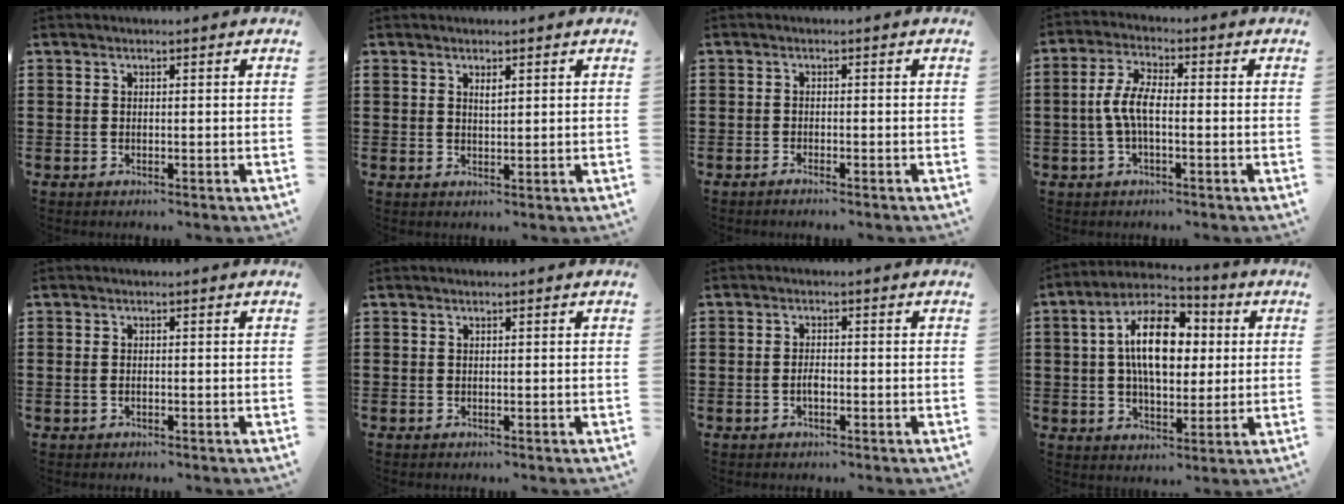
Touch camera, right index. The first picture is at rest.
{"total": 1.2, "force": [0.8, 0.3, 0.9], "torque": [-0.019, 0.001, 0.013]}
{"total": 1.1, "force": [-1.1, -0.2, 0.2], "torque": [-0.006, -0.003, -0.020]}
{"total": 5.7, "force": [-0.9, 2.1, 5.2], "torque": [-0.128, -0.005, -0.027]}
{"total": 0.8, "force": [-0.2, 0.4, 0.6], "torque": [-0.014, 0.001, -0.005]}
{"total": 0.0}
{"total": 1.7, "force": [-0.6, 0.8, 1.4], "torque": [-0.027, 0.002, -0.011]}
{"total": 13.1, "force": [2.5, 7.0, 10.8], "torque": [-0.203, 0.009, 0.038]}